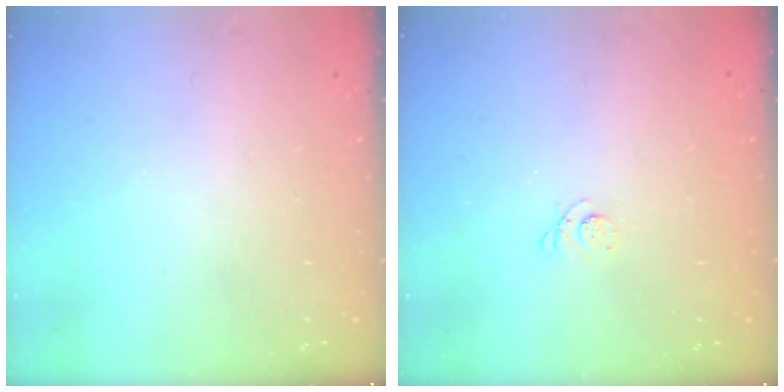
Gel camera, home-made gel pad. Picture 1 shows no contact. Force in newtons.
{"total": 2.3, "press": 2.3, "slide": 0.3}